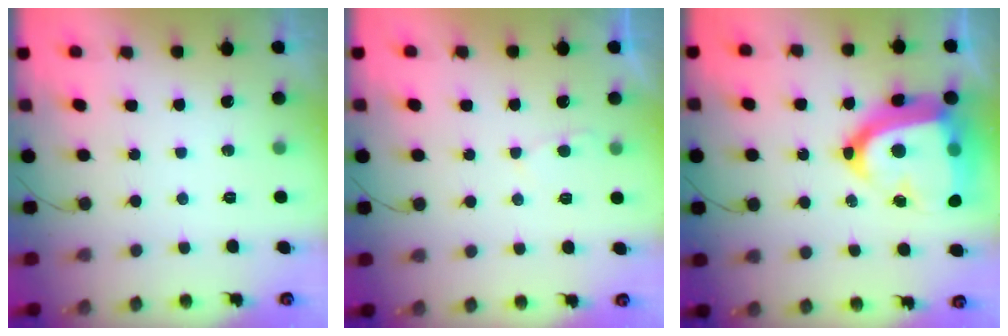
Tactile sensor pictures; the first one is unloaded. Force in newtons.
{"total": 2.5, "press": 2.5, "slide": 0.4}
{"total": 26.5, "press": 26.4, "slide": 2.5}